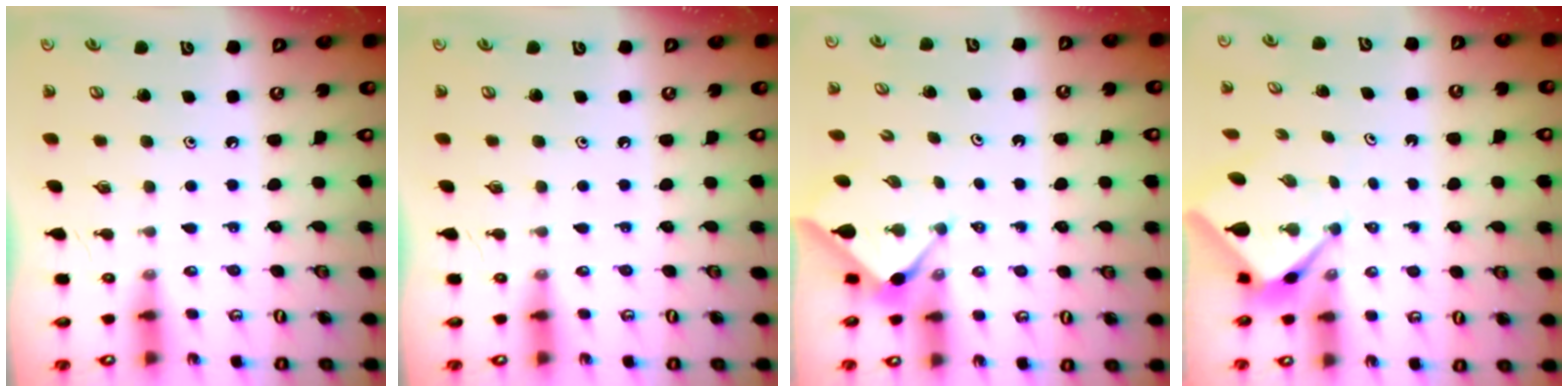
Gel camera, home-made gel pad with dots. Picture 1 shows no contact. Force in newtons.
{"total": 0.0}
{"total": 2.9, "press": 2.8, "slide": 0.5}
{"total": 2.6, "press": 2.6, "slide": 0.1}